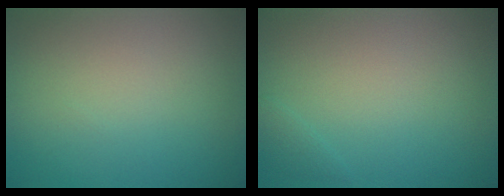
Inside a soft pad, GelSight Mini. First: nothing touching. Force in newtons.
{"total": 0.7, "press": 0.7, "slide": 0.0}